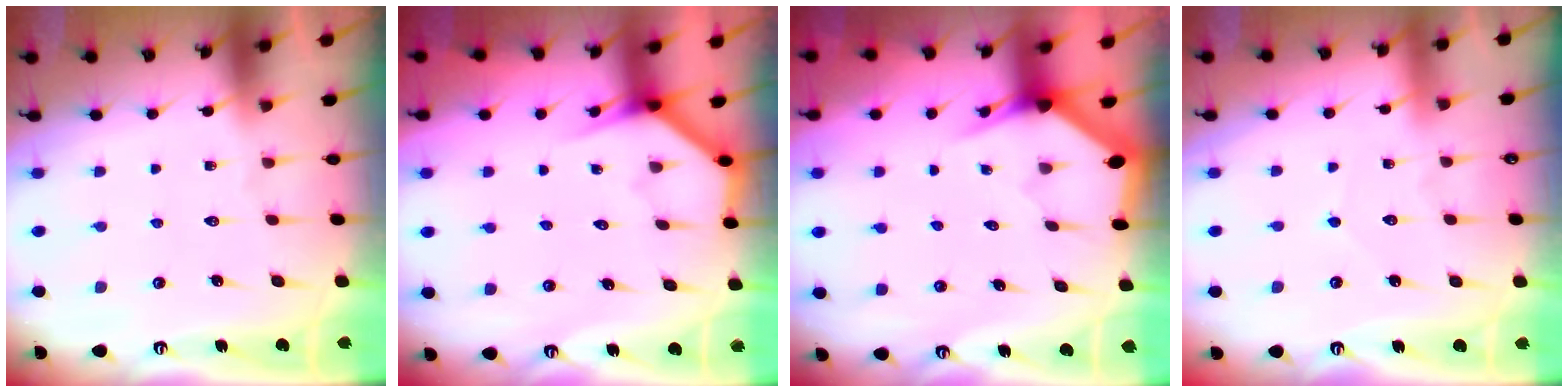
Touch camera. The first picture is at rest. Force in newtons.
{"total": 3.7, "press": 3.7, "slide": 0.4}
{"total": 3.0, "press": 3.0, "slide": 0.0}
{"total": 2.6, "press": 2.6, "slide": 0.3}